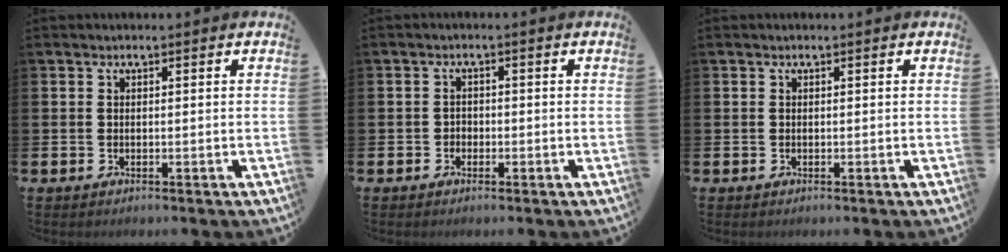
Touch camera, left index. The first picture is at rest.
{"total": 1.4, "force": [-0.7, 1.2, 0.3], "torque": [-0.005, 0.002, -0.016]}
{"total": 0.0}